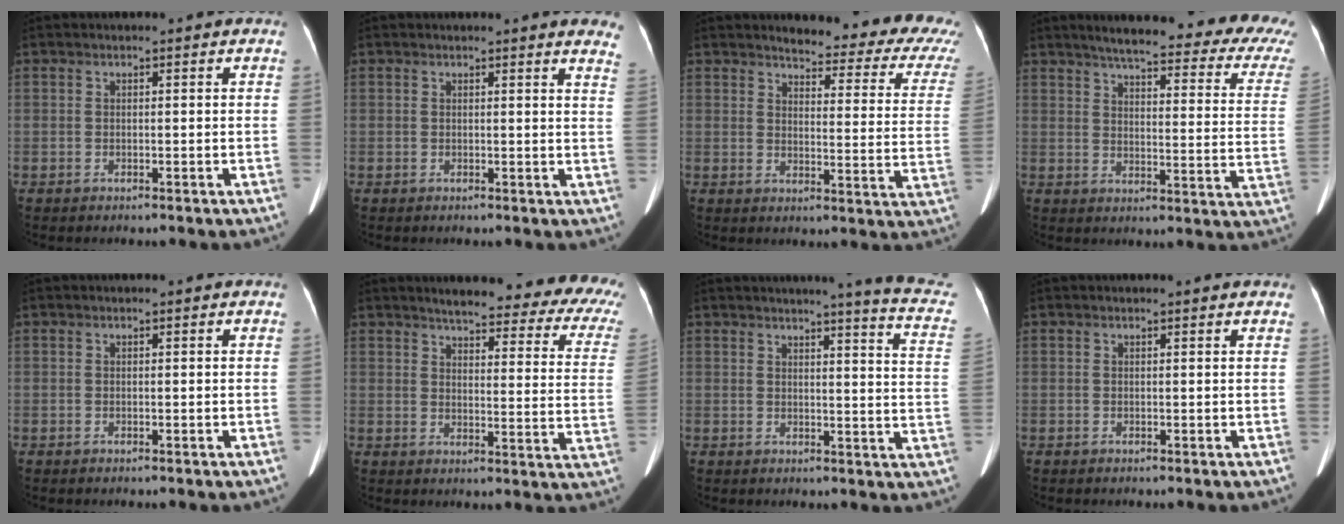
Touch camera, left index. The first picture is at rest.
{"total": 6.0, "force": [5.6, 0.5, 2.3], "torque": [-0.013, -0.017, 0.031]}
{"total": 16.5, "force": [14.7, 2.8, 7.1], "torque": [-0.066, -0.058, 0.146]}
{"total": 23.4, "force": [19.7, 2.7, 12.4], "torque": [-0.153, -0.039, 0.219]}
{"total": 0.0}
{"total": 19.8, "force": [16.8, 4.1, 9.7], "torque": [-0.095, -0.033, 0.172]}
{"total": 11.7, "force": [9.9, -0.4, 6.3], "torque": [-0.073, -0.054, 0.084]}
{"total": 1.3, "force": [1.2, 0.1, 0.3], "torque": [-0.014, 0.009, 0.008]}